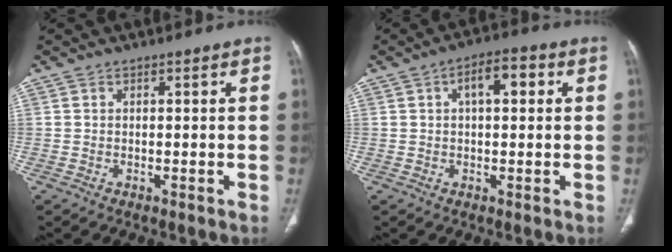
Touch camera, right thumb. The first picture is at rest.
{"total": 4.9, "force": [1.3, 2.3, 4.1], "torque": [-0.057, 0.010, 0.017]}